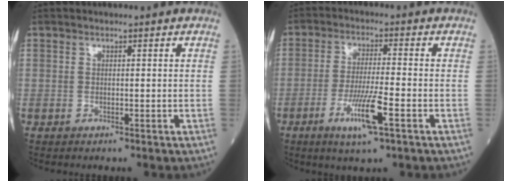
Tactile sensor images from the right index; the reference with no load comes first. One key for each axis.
{"total": 7.8, "fx": -3.5, "fy": 0.1, "fz": 7.0, "tx": -0.137, "ty": -0.016, "tz": -0.063}